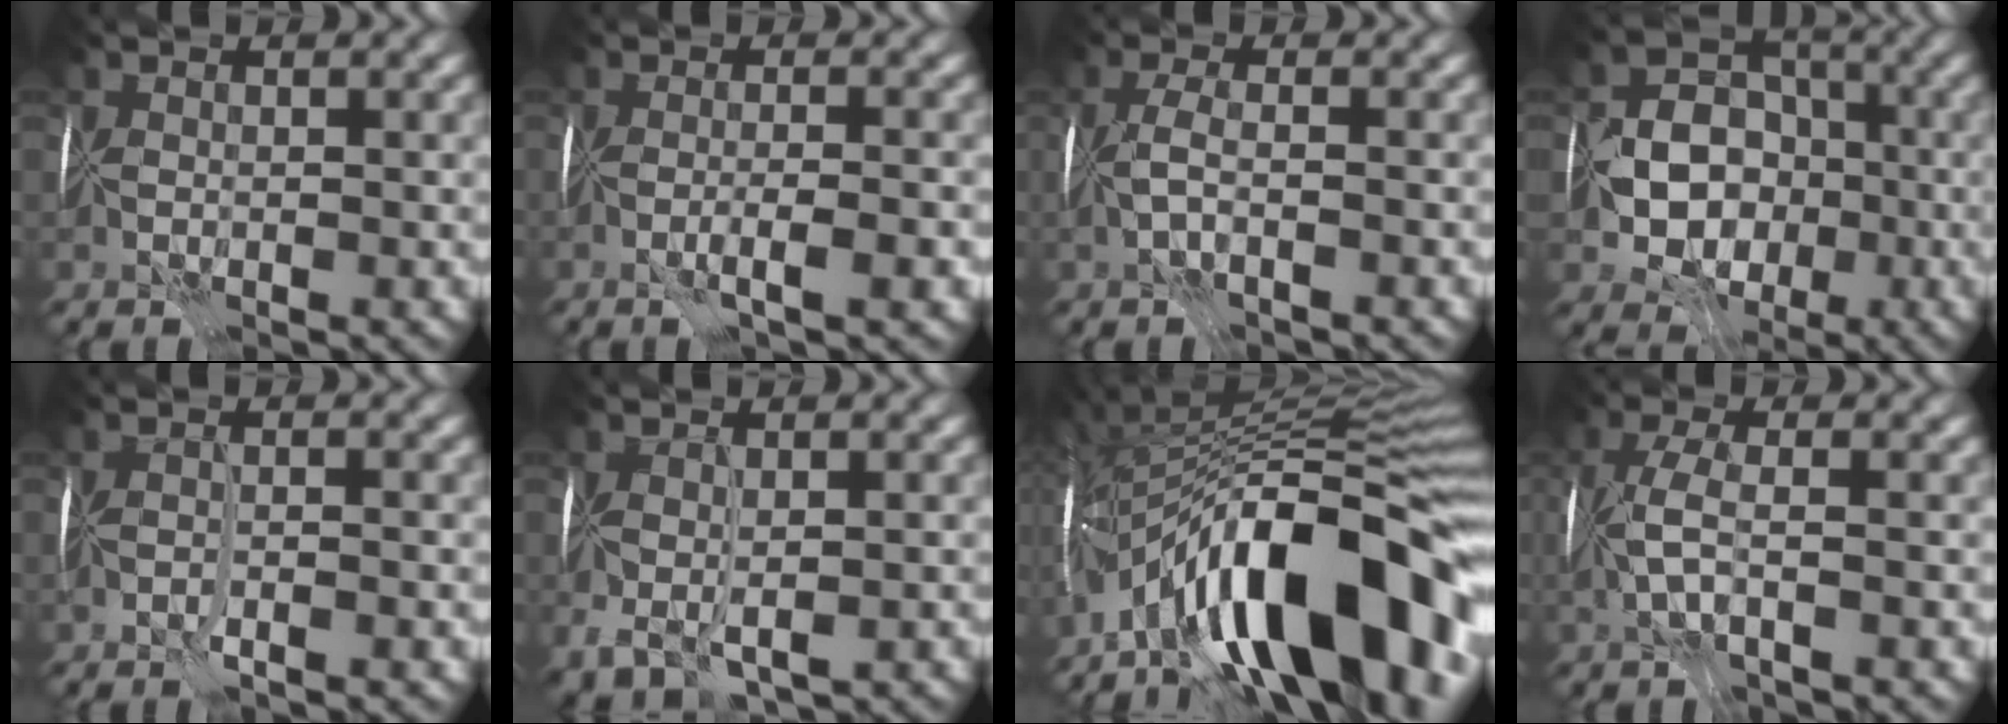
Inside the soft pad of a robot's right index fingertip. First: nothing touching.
{"total": 2.2, "force": [-1.2, -1.1, 1.4], "torque": [-0.022, -0.005, -0.025]}
{"total": 1.8, "force": [-1.0, -0.3, 1.5], "torque": [-0.041, -0.001, -0.023]}
{"total": 7.6, "force": [-2.2, 6.0, 4.1], "torque": [-0.048, -0.011, -0.062]}
{"total": 1.5, "force": [-0.9, -1.2, 0.0], "torque": [0.003, -0.002, -0.020]}
{"total": 2.8, "force": [-1.0, 1.2, 2.3], "torque": [-0.049, -0.015, -0.011]}
{"total": 15.7, "force": [-7.5, 4.6, 13.0], "torque": [-0.178, 0.043, -0.143]}
{"total": 2.6, "force": [-1.0, -0.2, 2.4], "torque": [-0.060, 0.003, -0.025]}